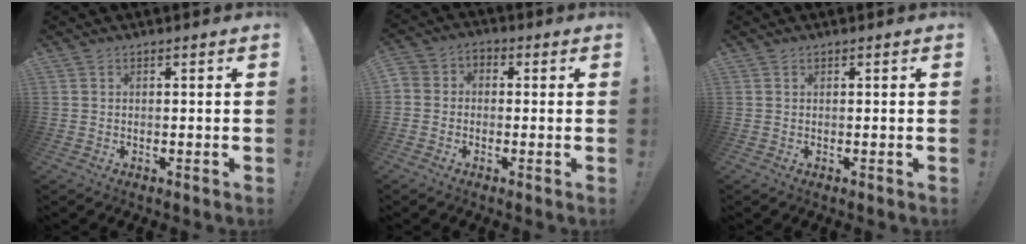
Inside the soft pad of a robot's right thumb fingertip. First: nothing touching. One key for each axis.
{"total": 4.2, "fx": -2.1, "fy": 3.2, "fz": 1.7, "tx": -0.033, "ty": 0.016, "tz": -0.039}
{"total": 0.0}